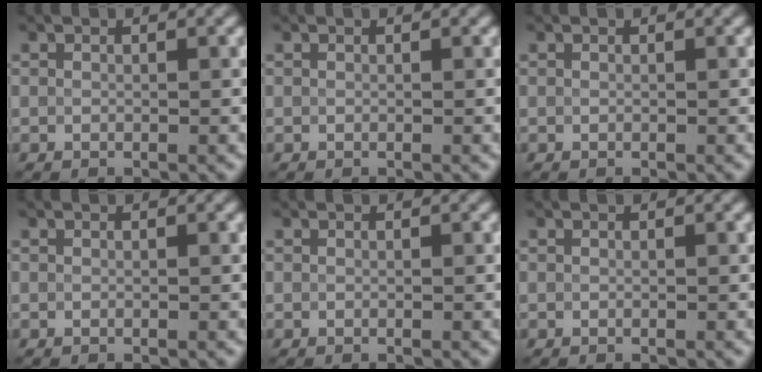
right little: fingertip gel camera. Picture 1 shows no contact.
{"total": 0.0}
{"total": 0.0}
{"total": 0.0}
{"total": 0.0}
{"total": 0.0}